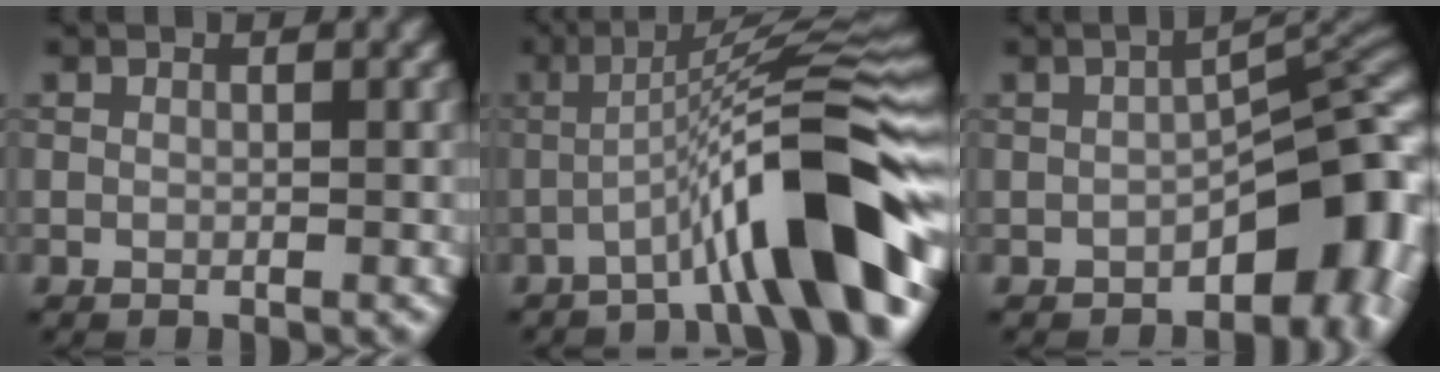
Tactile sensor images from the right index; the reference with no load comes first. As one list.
[{"total": 10.6, "force": [-4.4, 1.4, 9.6], "torque": [-0.129, 0.028, -0.077]}, {"total": 7.7, "force": [-3.0, 3.6, 6.1], "torque": [-0.054, 0.010, -0.050]}]